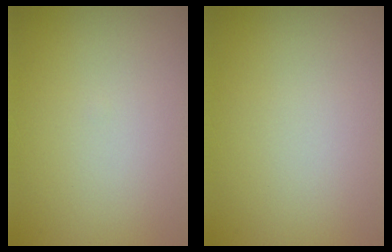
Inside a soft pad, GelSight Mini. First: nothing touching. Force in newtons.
{"total": 0.0}